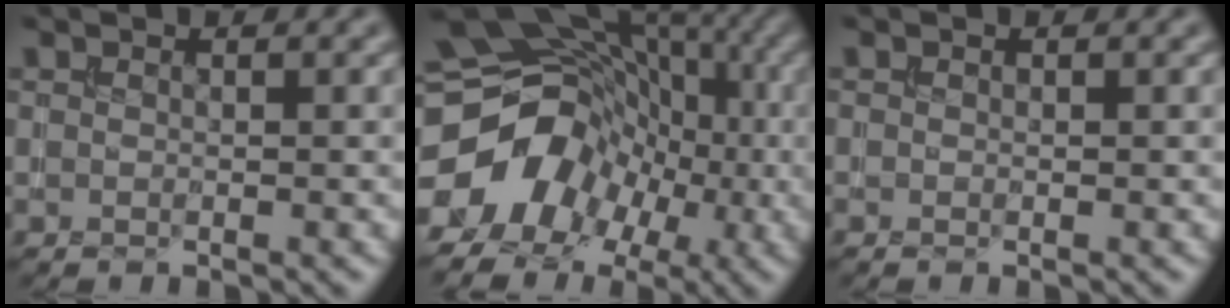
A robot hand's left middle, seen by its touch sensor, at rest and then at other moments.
{"total": 14.4, "force": [-3.5, 11.9, 7.1], "torque": [-0.124, -0.008, -0.074]}
{"total": 0.0}